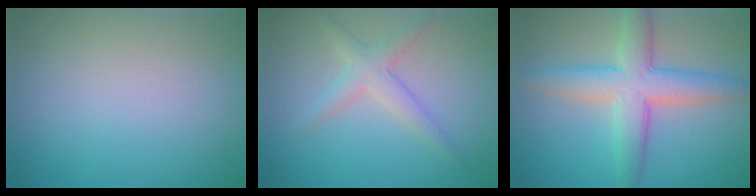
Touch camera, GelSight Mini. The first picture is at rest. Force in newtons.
{"total": 2.5, "press": 2.5, "slide": 0.1}
{"total": 5.9, "press": 5.9, "slide": 0.2}